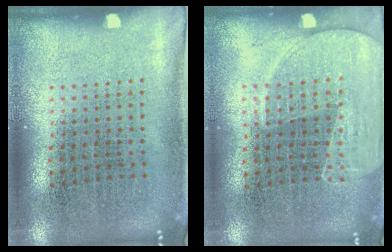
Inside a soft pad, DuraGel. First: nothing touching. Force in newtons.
{"total": 1.6, "press": 1.4, "slide": 0.8}